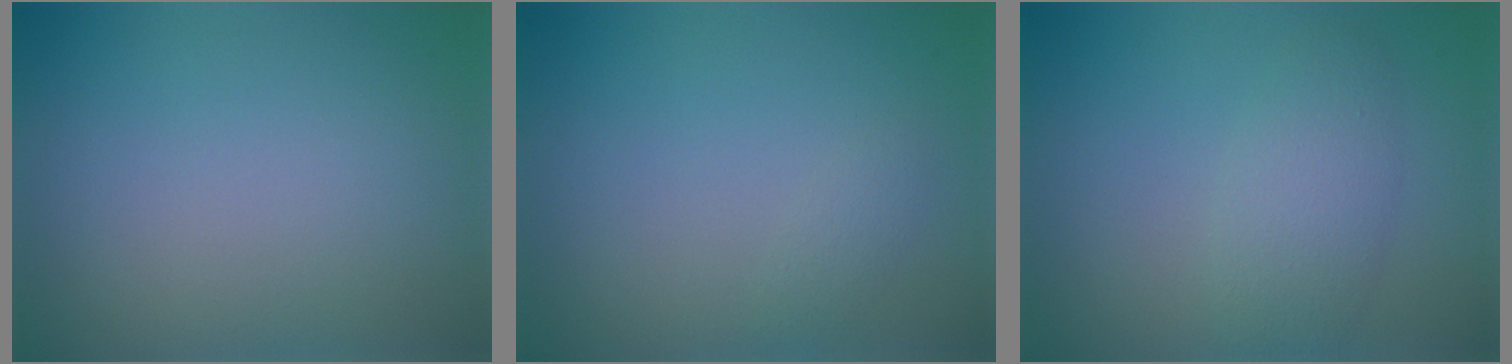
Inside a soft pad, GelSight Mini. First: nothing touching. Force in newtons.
{"total": 0.8, "press": 0.8, "slide": 0.0}
{"total": 3.2, "press": 3.2, "slide": 0.1}